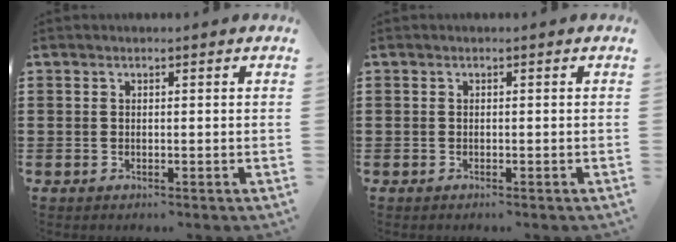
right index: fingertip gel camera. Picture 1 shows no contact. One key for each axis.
{"total": 0.0}